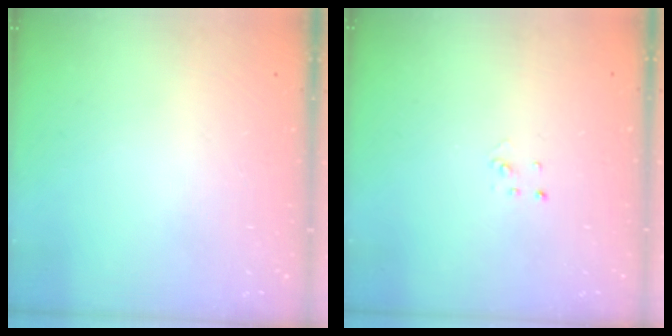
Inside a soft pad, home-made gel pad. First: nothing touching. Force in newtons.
{"total": 2.0, "press": 2.0, "slide": 0.1}